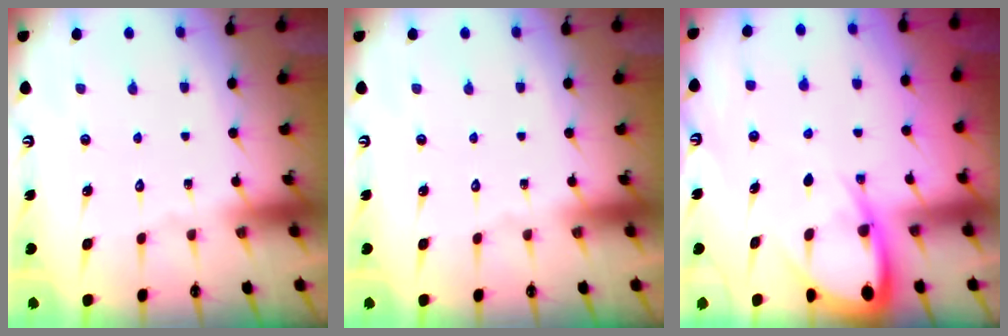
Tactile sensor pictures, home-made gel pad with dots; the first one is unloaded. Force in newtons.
{"total": 0.0}
{"total": 7.6, "press": 7.5, "slide": 0.8}